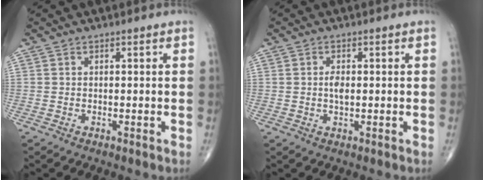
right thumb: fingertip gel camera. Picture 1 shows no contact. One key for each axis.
{"total": 2.2, "fx": 0.1, "fy": 1.1, "fz": 2.0, "tx": -0.035, "ty": -0.001, "tz": 0.002}